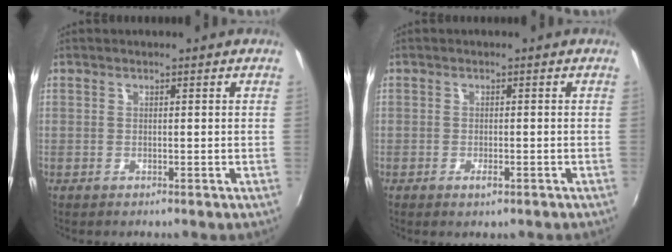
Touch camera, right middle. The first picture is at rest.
{"total": 1.7, "force": [-1.0, 0.7, 1.3], "torque": [-0.024, -0.005, -0.017]}